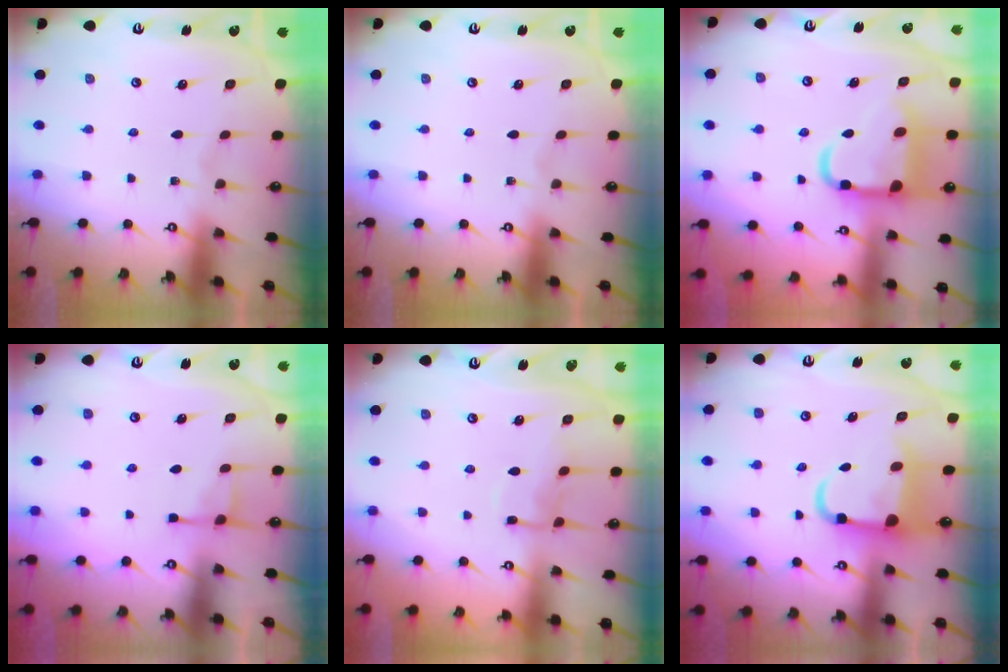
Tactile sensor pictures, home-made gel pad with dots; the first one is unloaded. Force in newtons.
{"total": 0.0}
{"total": 15.0, "press": 14.9, "slide": 1.4}
{"total": 4.1, "press": 4.1, "slide": 0.7}
{"total": 8.2, "press": 8.2, "slide": 0.5}
{"total": 7.3, "press": 7.0, "slide": 2.1}